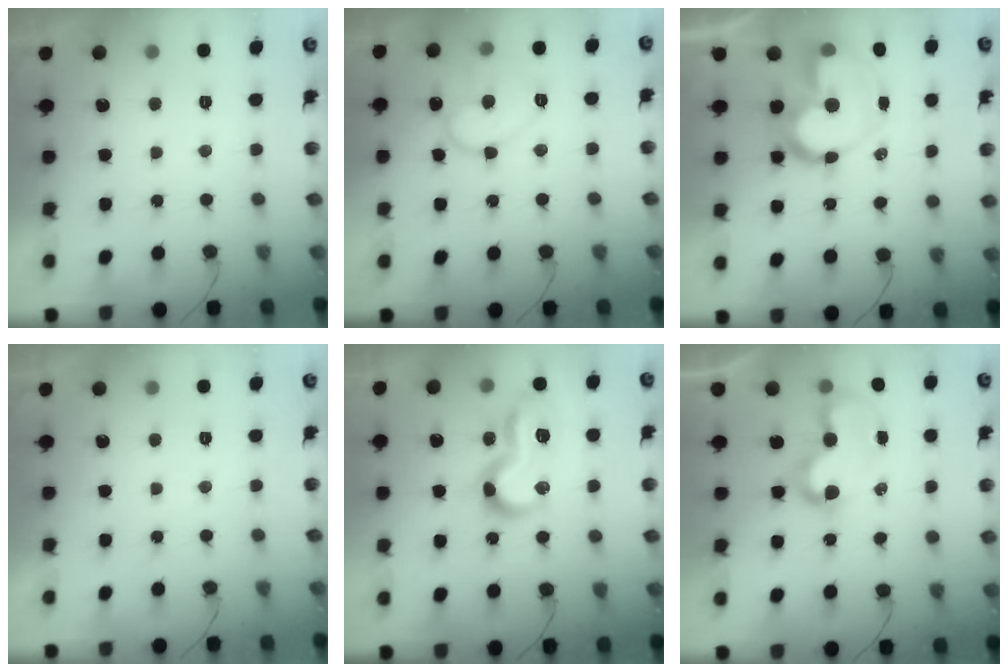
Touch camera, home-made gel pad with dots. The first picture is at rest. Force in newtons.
{"total": 11.4, "press": 11.3, "slide": 0.9}
{"total": 15.8, "press": 15.7, "slide": 1.3}
{"total": 0.0}
{"total": 15.1, "press": 15.1, "slide": 1.0}
{"total": 8.1, "press": 8.1, "slide": 0.1}